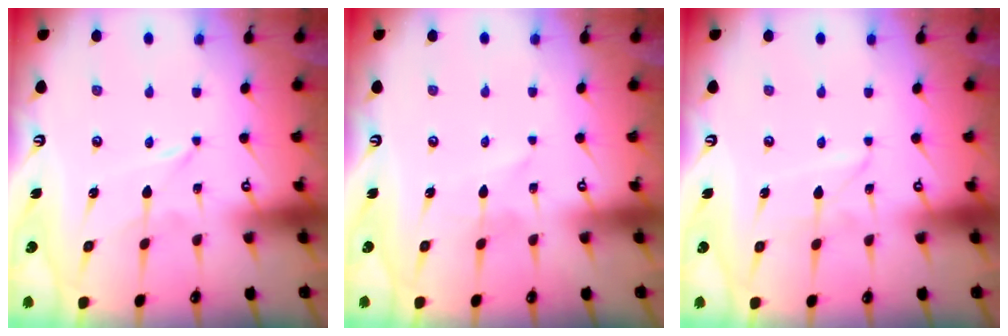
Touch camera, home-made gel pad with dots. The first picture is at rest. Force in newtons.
{"total": 1.7, "press": 1.7, "slide": 0.2}
{"total": 2.6, "press": 2.5, "slide": 0.4}